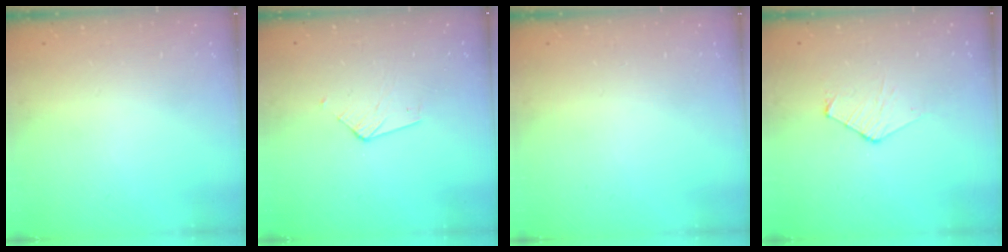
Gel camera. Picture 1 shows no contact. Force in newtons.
{"total": 3.7, "press": 3.6, "slide": 0.3}
{"total": 0.0}
{"total": 6.5, "press": 6.4, "slide": 0.7}